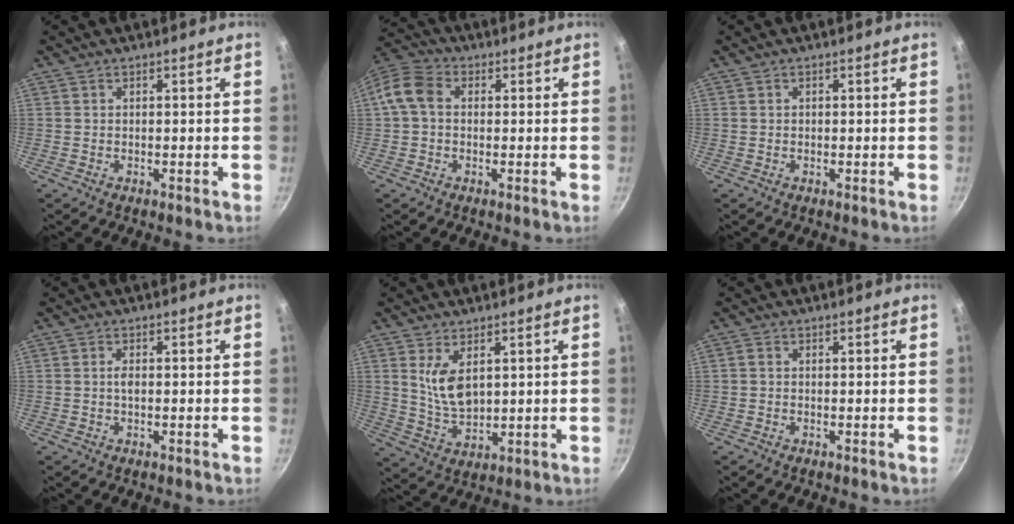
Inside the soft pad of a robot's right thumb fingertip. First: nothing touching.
{"total": 7.3, "force": [0.7, 5.5, 4.8], "torque": [-0.090, 0.020, -0.003]}
{"total": 0.5, "force": [0.2, 0.5, 0.2], "torque": [-0.002, 0.004, 0.003]}
{"total": 1.5, "force": [0.0, 0.7, 1.3], "torque": [-0.024, 0.003, -0.001]}
{"total": 7.9, "force": [2.7, 4.3, 6.0], "torque": [-0.104, -0.029, 0.063]}
{"total": 0.8, "force": [0.0, 0.6, 0.5], "torque": [-0.009, 0.004, 0.000]}